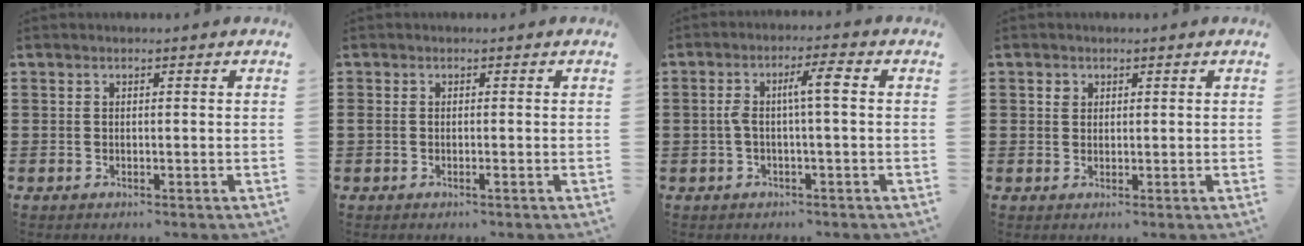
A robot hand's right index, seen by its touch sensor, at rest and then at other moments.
{"total": 0.7, "force": [-0.4, 0.1, 0.6], "torque": [-0.012, -0.003, -0.007]}
{"total": 4.6, "force": [0.0, 0.6, 4.6], "torque": [-0.094, 0.005, -0.010]}
{"total": 1.2, "force": [0.5, 1.0, 0.3], "torque": [-0.009, 0.005, 0.011]}